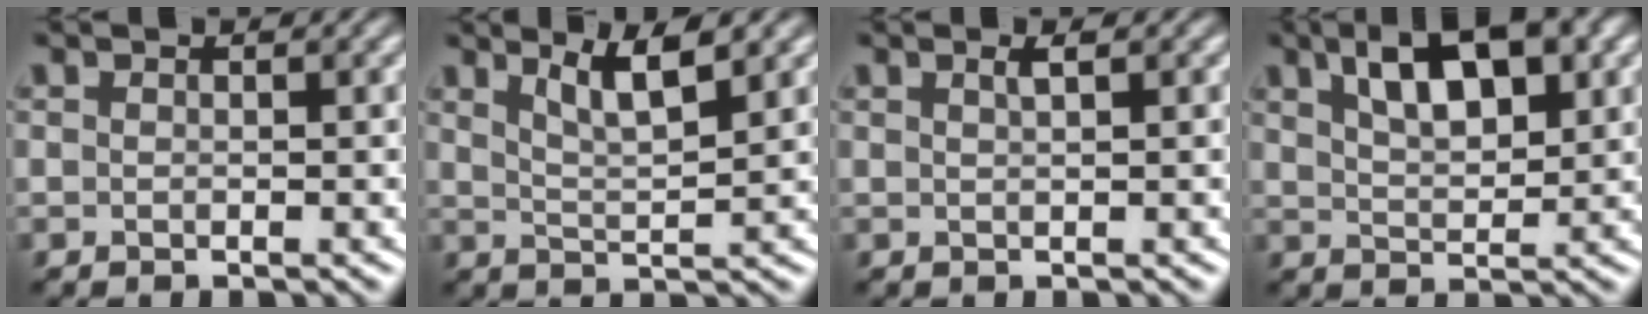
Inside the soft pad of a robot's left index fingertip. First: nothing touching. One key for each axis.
{"total": 3.8, "fx": 2.5, "fy": 0.7, "fz": 2.8, "tx": -0.040, "ty": 0.000, "tz": 0.044}
{"total": 1.1, "fx": 0.5, "fy": 0.3, "fz": 0.9, "tx": -0.011, "ty": 0.003, "tz": 0.007}
{"total": 6.9, "fx": 3.6, "fy": 2.8, "fz": 5.2, "tx": -0.085, "ty": 0.011, "tz": 0.059}